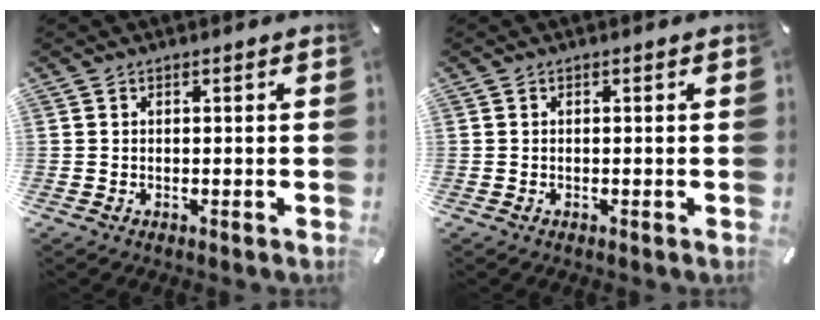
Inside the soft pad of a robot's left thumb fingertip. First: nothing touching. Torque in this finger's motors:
{"motor_torque": [0.00, 0.00, -0.06, 0.04, 0.07]}